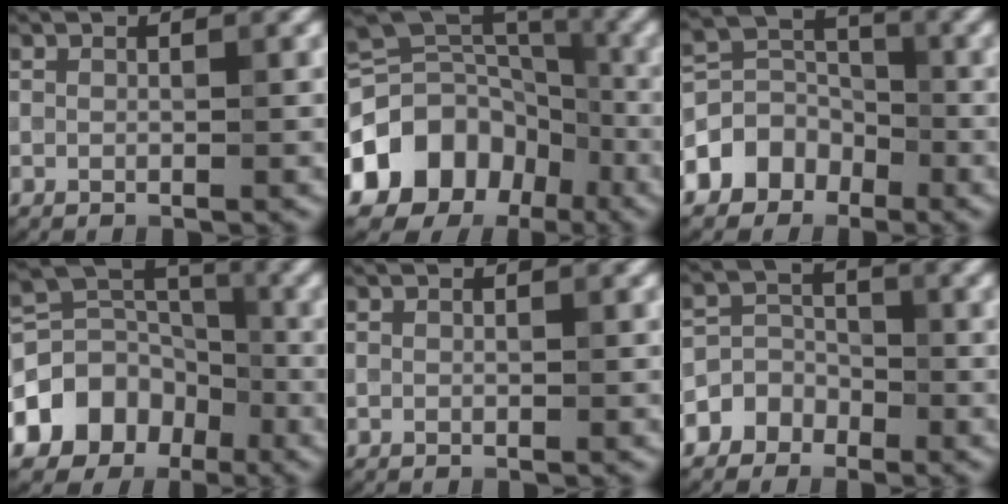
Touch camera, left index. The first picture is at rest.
{"total": 14.8, "force": [-6.6, 12.0, 5.6], "torque": [-0.115, -0.011, -0.122]}
{"total": 5.1, "force": [-2.6, 4.1, 1.6], "torque": [-0.007, 0.016, -0.065]}
{"total": 8.4, "force": [-4.0, 6.6, 3.2], "torque": [-0.062, 0.019, -0.087]}
{"total": 0.0}
{"total": 4.9, "force": [-2.8, 4.0, 0.5], "torque": [0.025, 0.002, -0.069]}